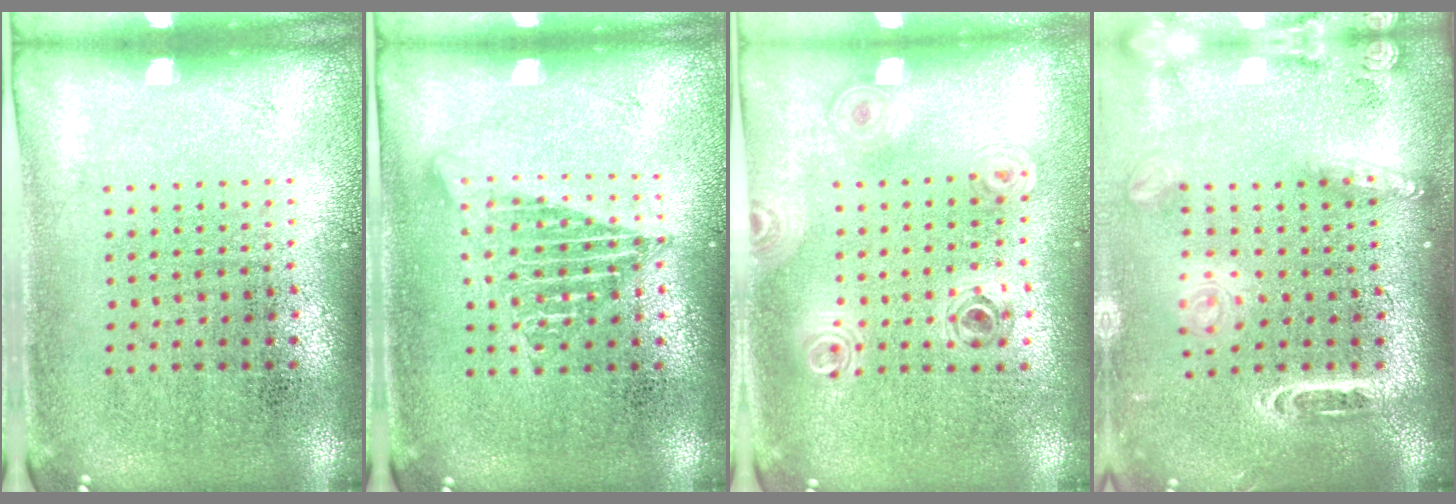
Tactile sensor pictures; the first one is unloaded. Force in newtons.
{"total": 1.2, "press": 1.2, "slide": 0.0}
{"total": 1.0, "press": 1.0, "slide": 0.2}
{"total": 2.4, "press": 1.8, "slide": 1.5}